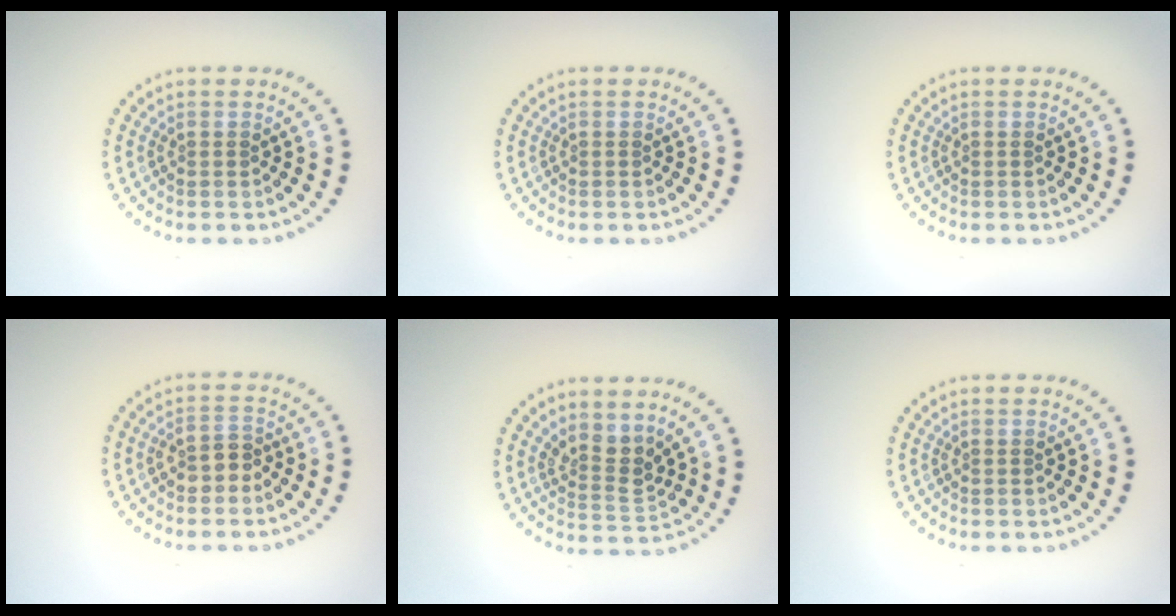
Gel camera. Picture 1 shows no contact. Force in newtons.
{"total": 0.0}
{"total": 0.0}
{"total": 2.1, "press": 2.0, "slide": 0.8}
{"total": 2.7, "press": 2.0, "slide": 1.8}
{"total": 0.0}